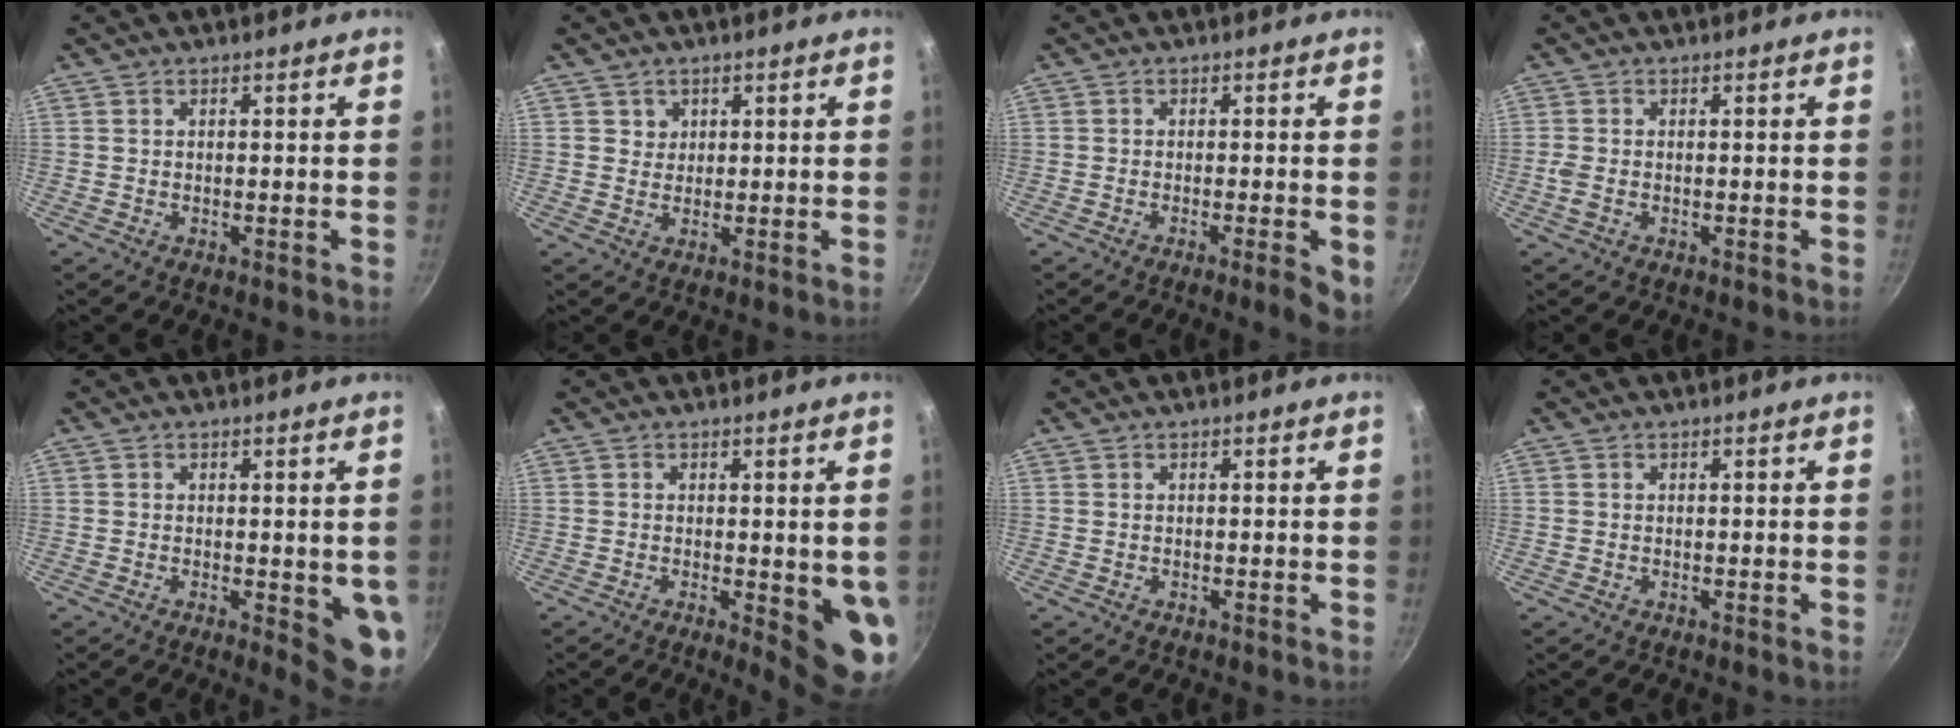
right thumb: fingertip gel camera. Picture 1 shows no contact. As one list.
[{"total": 2.3, "force": [0.9, 2.1, 0.2], "torque": [0.015, 0.003, 0.012]}, {"total": 4.5, "force": [-1.7, 0.8, 4.1], "torque": [-0.055, 0.004, -0.024]}, {"total": 2.0, "force": [-0.6, 1.2, 1.5], "torque": [-0.038, 0.001, -0.014]}, {"total": 6.2, "force": [-0.6, 2.3, 5.7], "torque": [-0.055, -0.011, -0.006]}, {"total": 8.1, "force": [-0.9, 2.6, 7.6], "torque": [-0.075, -0.015, -0.008]}, {"total": 0.0}, {"total": 0.0}]